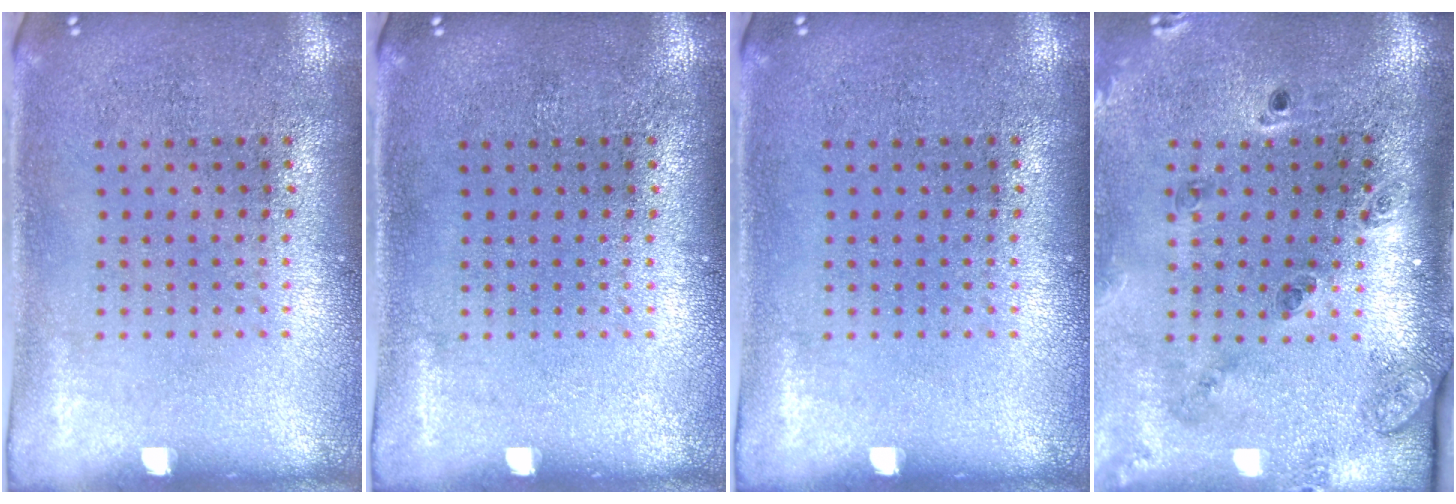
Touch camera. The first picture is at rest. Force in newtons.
{"total": 0.0}
{"total": 0.0}
{"total": 1.8, "press": 1.6, "slide": 0.8}